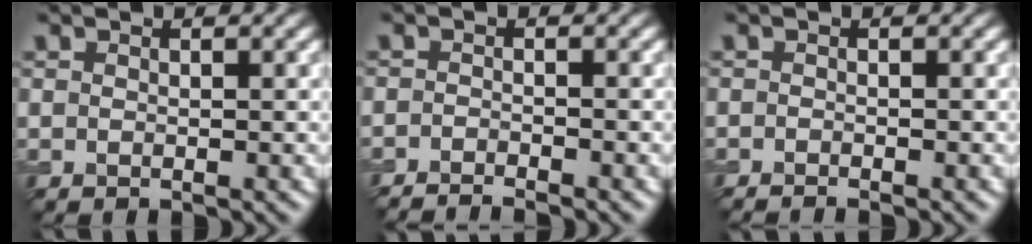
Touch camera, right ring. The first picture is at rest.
{"total": 2.5, "force": [-2.3, 0.3, 1.0], "torque": [-0.017, 0.001, -0.045]}
{"total": 1.2, "force": [-1.1, 0.1, 0.6], "torque": [-0.008, -0.001, -0.022]}